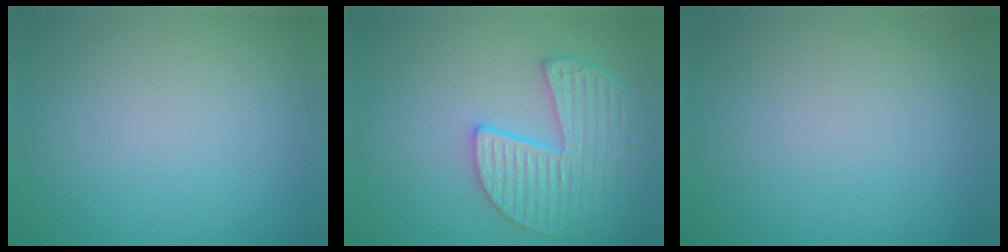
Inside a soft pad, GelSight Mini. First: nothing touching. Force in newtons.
{"total": 4.9, "press": 4.7, "slide": 1.6}
{"total": 0.0}